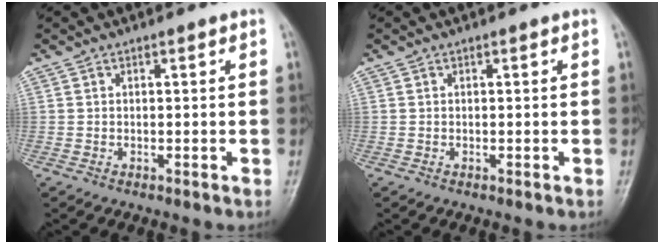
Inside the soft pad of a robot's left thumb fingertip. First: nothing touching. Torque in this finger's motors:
{"motor_torque": [0.00, 0.00, 0.00, 0.00, 0.00]}